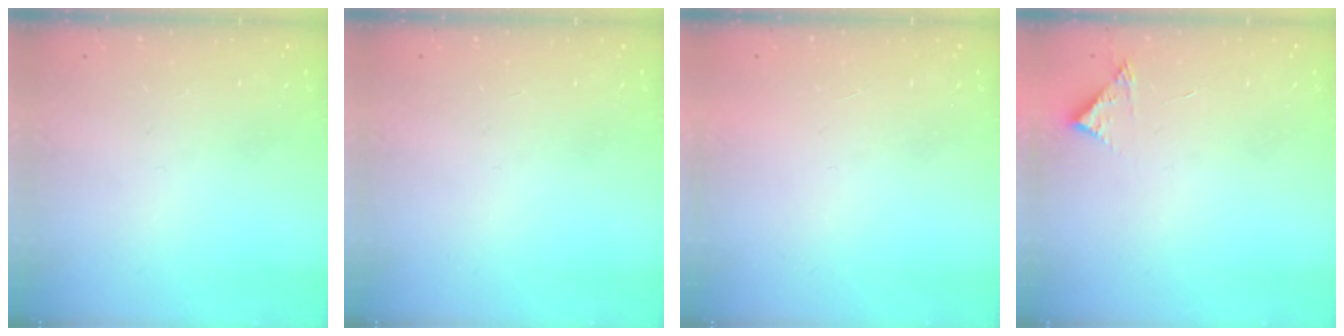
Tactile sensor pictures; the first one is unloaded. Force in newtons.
{"total": 0.0}
{"total": 1.6, "press": 1.6, "slide": 0.1}
{"total": 3.7, "press": 3.7, "slide": 0.1}